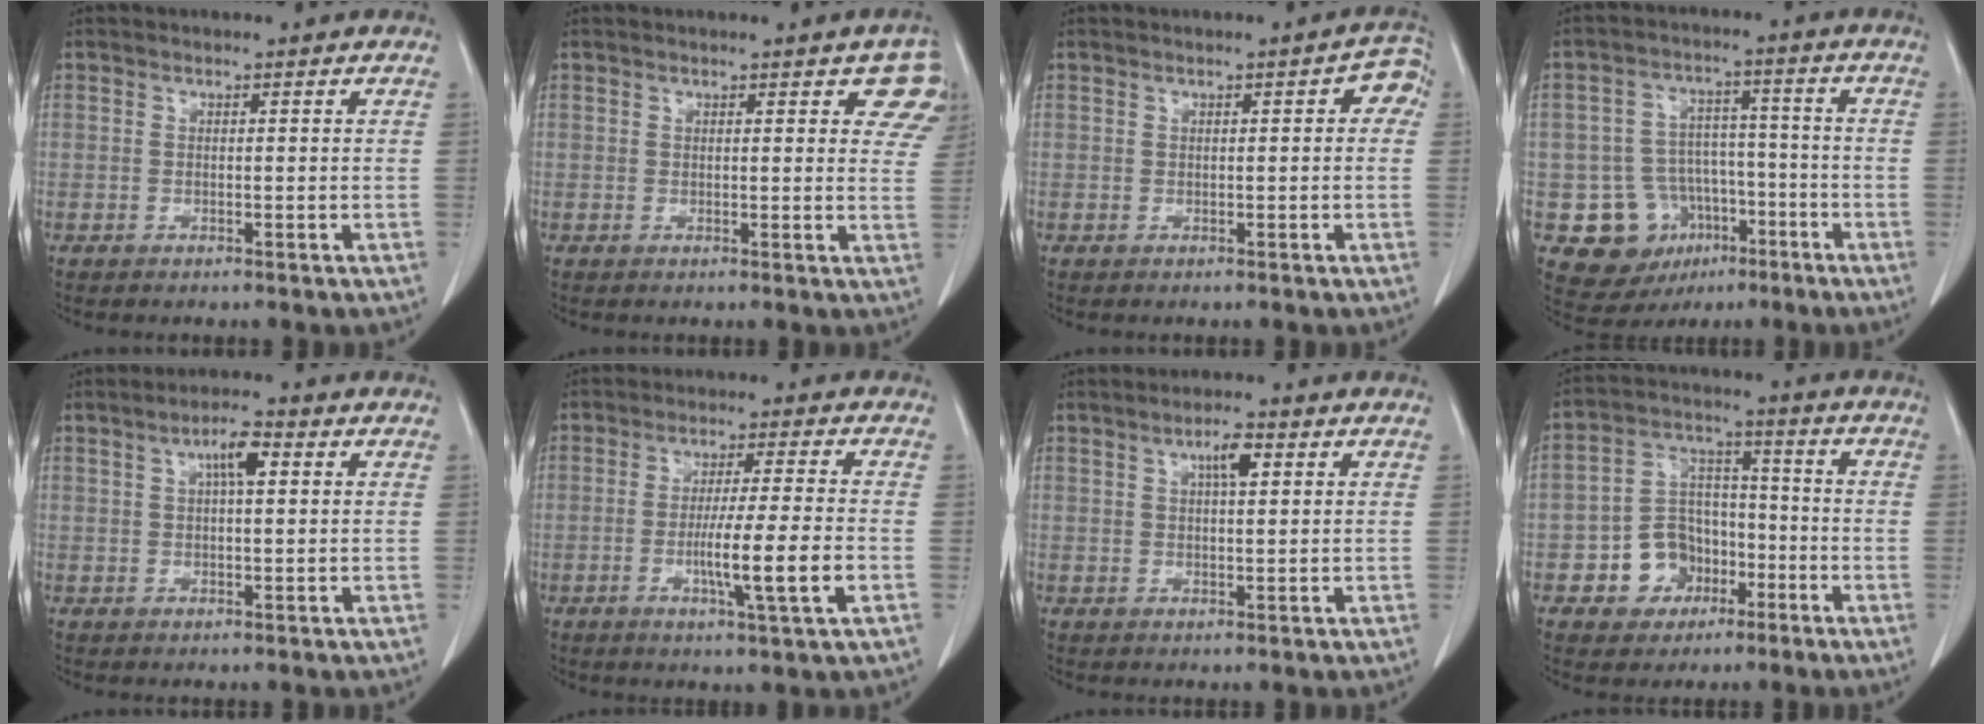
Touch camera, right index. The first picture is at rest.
{"total": 6.1, "force": [3.8, 2.2, 4.2], "torque": [-0.032, -0.008, 0.024]}
{"total": 3.0, "force": [0.4, 1.1, 2.7], "torque": [-0.022, 0.011, -0.001]}
{"total": 10.7, "force": [-4.5, 9.1, 3.4], "torque": [-0.051, 0.034, -0.058]}
{"total": 4.0, "force": [1.2, 0.9, 3.7], "torque": [-0.067, 0.010, 0.020]}
{"total": 9.1, "force": [-2.4, -0.7, 8.7], "torque": [-0.144, -0.012, -0.040]}
{"total": 3.3, "force": [1.3, 0.8, 3.0], "torque": [-0.053, 0.004, 0.021]}
{"total": 8.9, "force": [-3.8, 7.4, 3.2], "torque": [-0.063, 0.027, -0.058]}